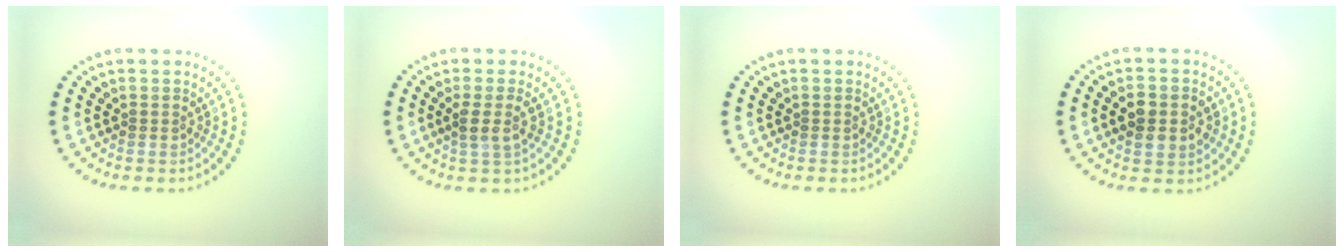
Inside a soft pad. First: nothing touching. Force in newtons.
{"total": 1.9, "press": 1.6, "slide": 1.1}
{"total": 0.0}
{"total": 3.7, "press": 3.7, "slide": 0.2}